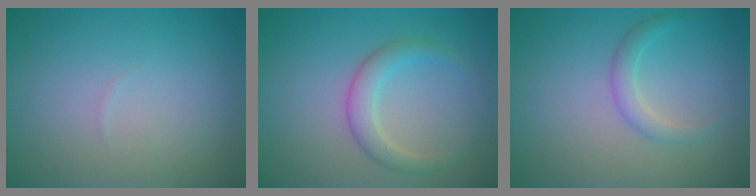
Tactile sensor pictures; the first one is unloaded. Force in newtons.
{"total": 2.6, "press": 2.6, "slide": 0.1}
{"total": 1.7, "press": 1.7, "slide": 0.1}